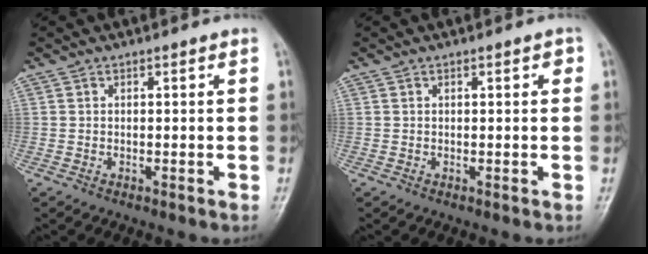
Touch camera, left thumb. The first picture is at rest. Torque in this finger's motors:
{"motor_torque": [-0.37, 0.28, 0.11, 0.21, -0.01]}